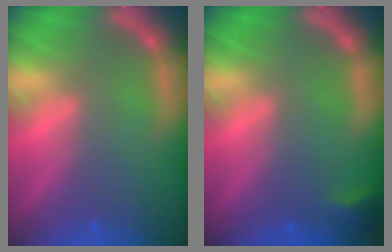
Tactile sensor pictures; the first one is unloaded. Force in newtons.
{"total": 1.4}